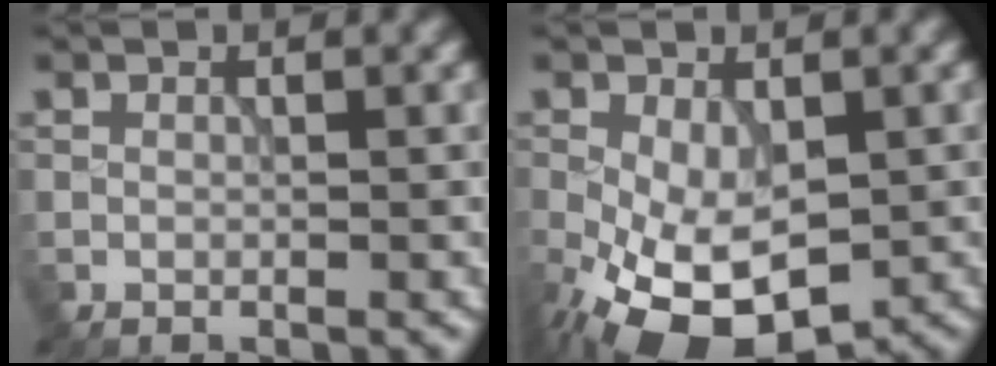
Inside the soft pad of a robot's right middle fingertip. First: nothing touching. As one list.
[{"total": 10.5, "force": [-4.1, 5.4, 8.0], "torque": [-0.171, -0.038, -0.055]}]